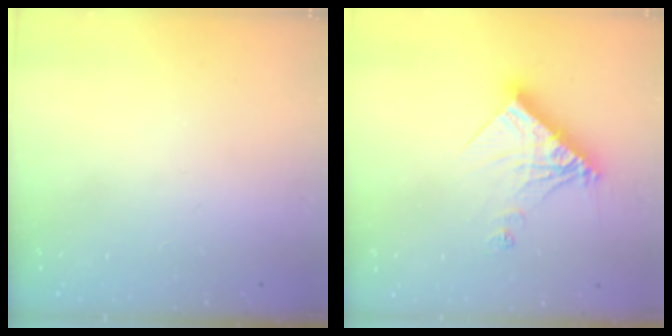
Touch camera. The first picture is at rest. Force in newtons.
{"total": 12.7, "press": 12.7, "slide": 1.2}